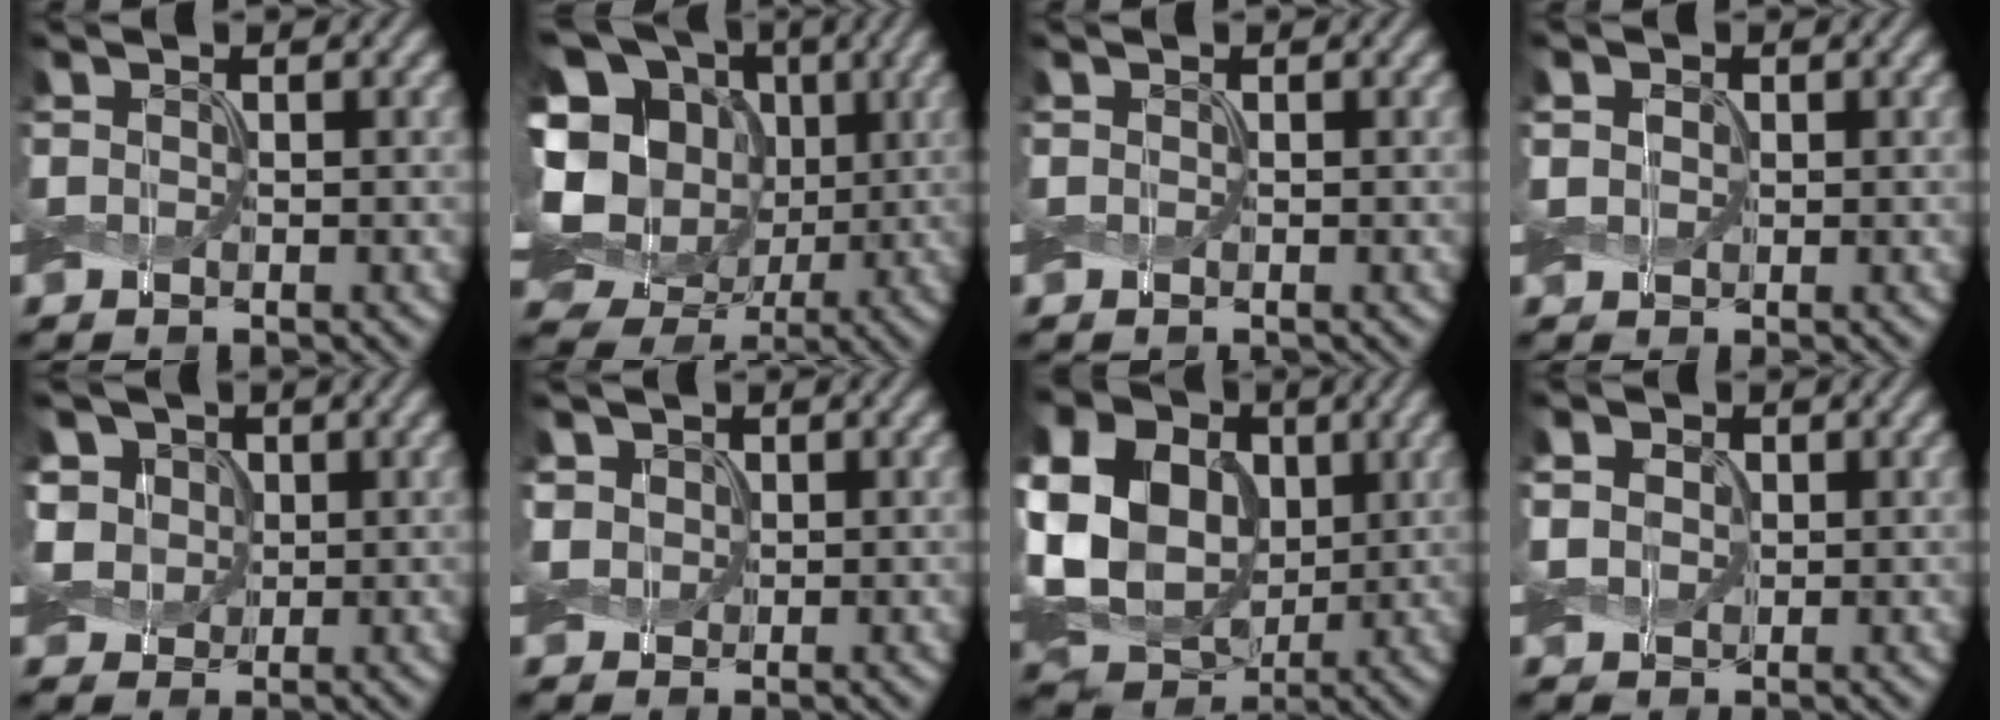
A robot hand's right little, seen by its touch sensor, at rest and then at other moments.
{"total": 20.0, "force": [1.7, 17.4, 9.7], "torque": [-0.240, 0.033, 0.011]}
{"total": 0.0}
{"total": 1.3, "force": [0.2, 1.1, 0.6], "torque": [-0.013, 0.001, 0.004]}
{"total": 4.4, "force": [1.1, 3.8, 2.0], "torque": [-0.060, 0.014, 0.018]}
{"total": 1.7, "force": [0.4, 1.6, 0.6], "torque": [-0.019, -0.001, 0.004]}
{"total": 18.3, "force": [3.3, 14.9, 10.0], "torque": [-0.244, 0.032, 0.042]}
{"total": 2.8, "force": [0.7, 2.3, 1.5], "torque": [-0.043, 0.008, 0.009]}